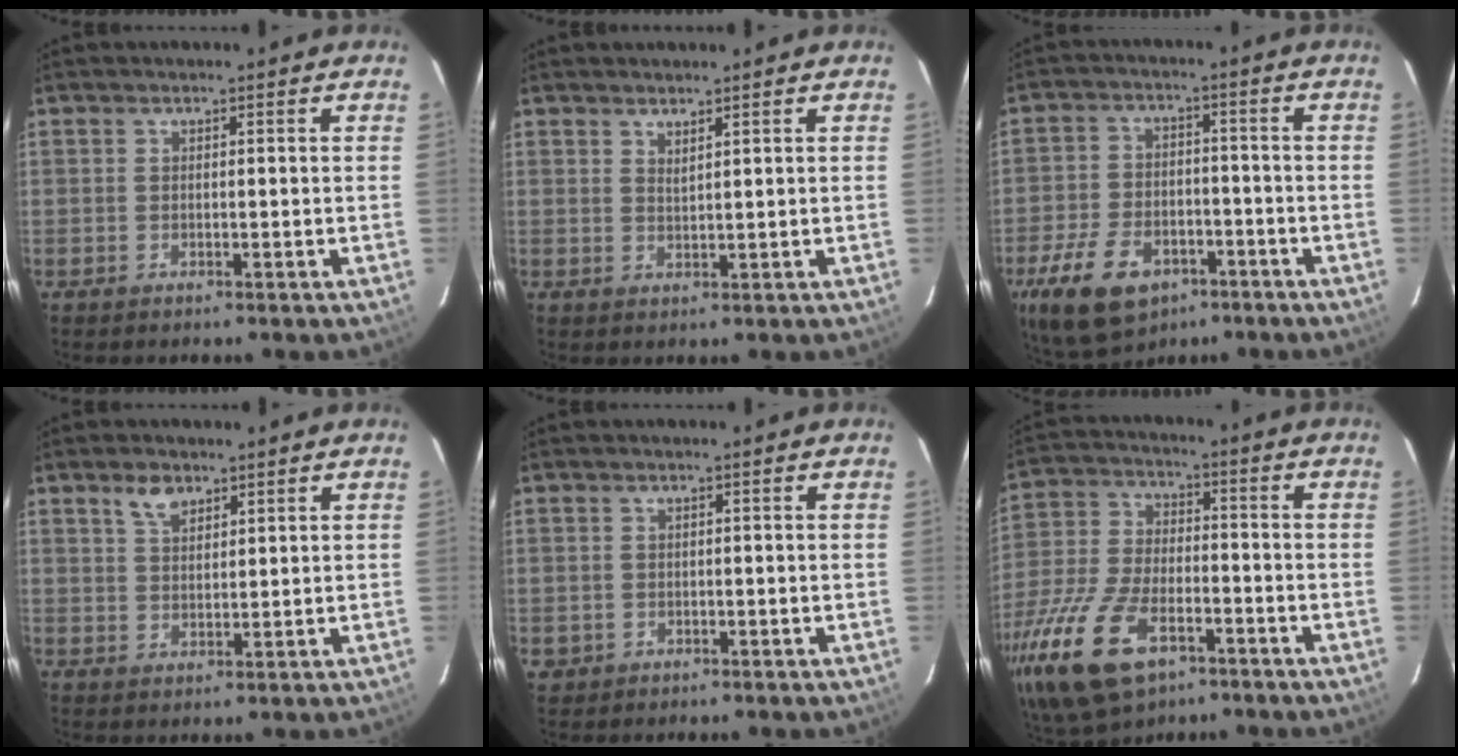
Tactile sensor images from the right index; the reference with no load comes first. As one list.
[{"total": 1.5, "force": [1.3, 0.1, 0.7], "torque": [-0.014, -0.001, 0.022]}, {"total": 15.6, "force": [-8.7, 9.4, 9.0], "torque": [-0.212, -0.008, -0.142]}, {"total": 3.9, "force": [2.7, 2.1, 2.0], "torque": [-0.033, 0.008, 0.050]}, {"total": 1.8, "force": [-0.3, 1.7, 0.3], "torque": [-0.004, 0.000, 0.000]}, {"total": 21.3, "force": [-12.1, 10.7, 13.9], "torque": [-0.318, -0.038, -0.218]}]